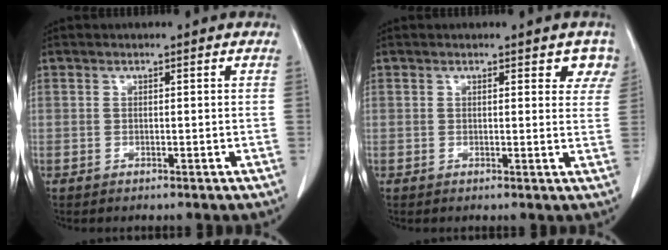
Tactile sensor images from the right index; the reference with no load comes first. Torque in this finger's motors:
{"motor_torque": [0.09, 0.14, 0.06, 0.00]}